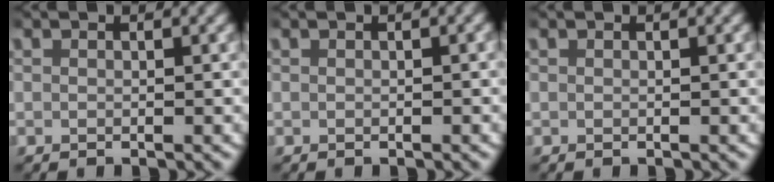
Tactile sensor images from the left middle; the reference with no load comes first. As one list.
[{"total": 0.0}, {"total": 0.0}]